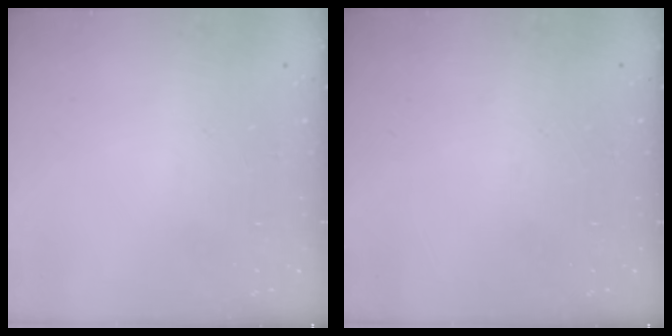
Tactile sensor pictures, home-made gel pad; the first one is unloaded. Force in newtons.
{"total": 0.0}